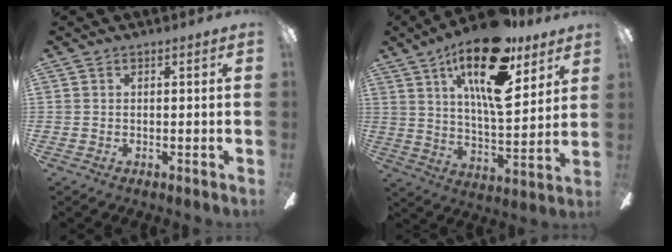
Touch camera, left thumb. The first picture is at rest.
{"total": 22.0, "force": [12.7, 8.2, 16.0], "torque": [-0.259, -0.059, 0.207]}